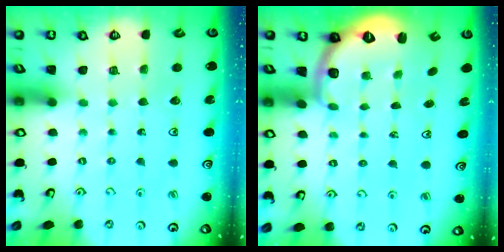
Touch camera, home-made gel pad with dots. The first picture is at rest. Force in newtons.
{"total": 2.5, "press": 2.0, "slide": 1.5}